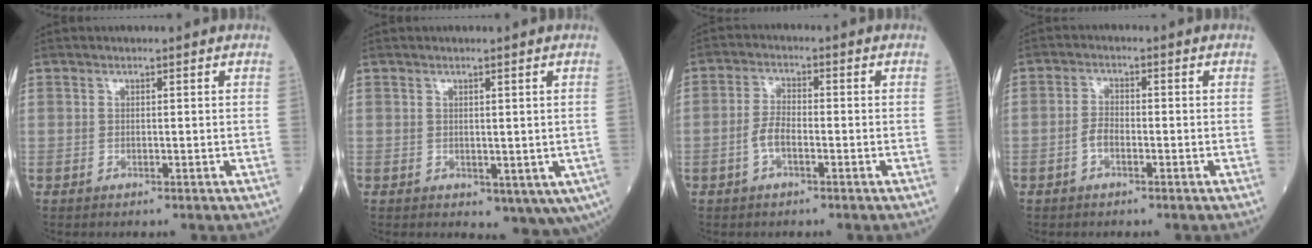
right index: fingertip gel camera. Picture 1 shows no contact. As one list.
[{"total": 5.9, "force": [-1.1, 3.1, 4.9], "torque": [-0.042, -0.012, -0.004]}, {"total": 3.7, "force": [-1.3, 1.6, 3.1], "torque": [-0.066, 0.008, -0.028]}, {"total": 2.5, "force": [-1.0, 1.2, 1.9], "torque": [-0.036, 0.006, -0.021]}]